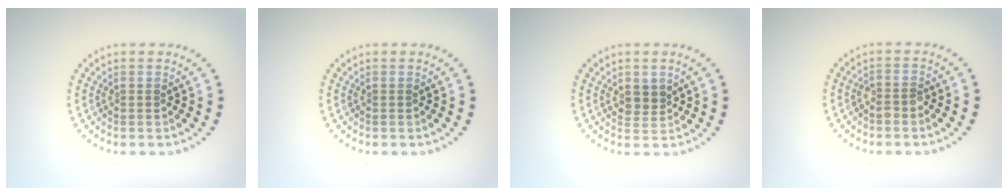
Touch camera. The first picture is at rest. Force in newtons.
{"total": 0.0}
{"total": 1.7, "press": 1.5, "slide": 0.8}
{"total": 1.3, "press": 1.2, "slide": 0.6}